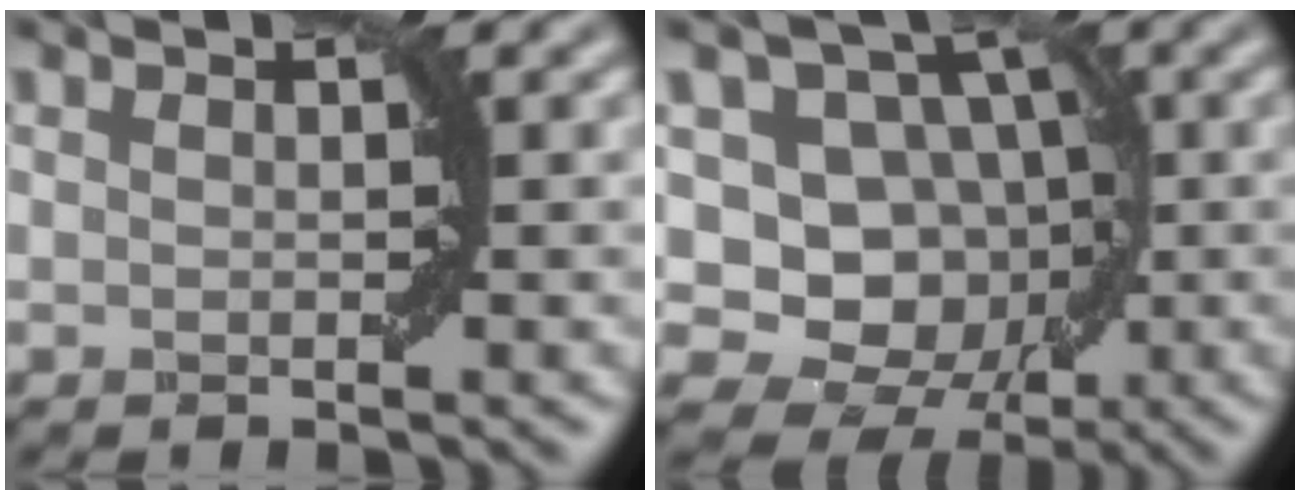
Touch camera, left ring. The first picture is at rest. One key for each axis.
{"total": 10.8, "fx": 0.2, "fy": 9.2, "fz": 5.6, "tx": -0.063, "ty": 0.028, "tz": -0.023}